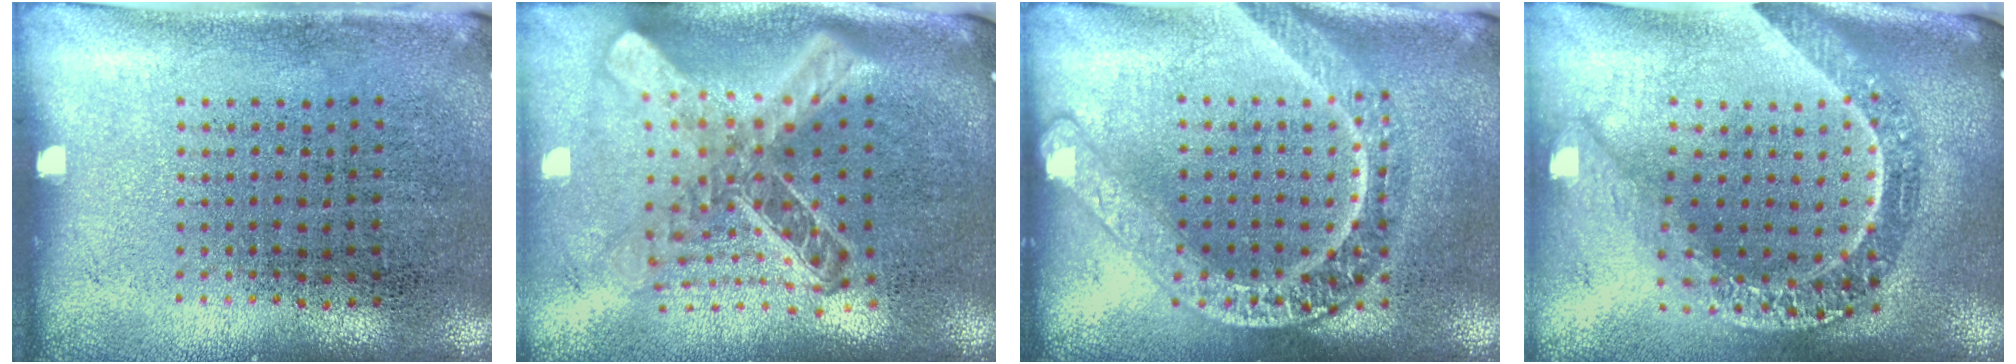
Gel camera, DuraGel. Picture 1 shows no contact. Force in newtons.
{"total": 2.6, "press": 1.9, "slide": 1.7}
{"total": 3.3, "press": 3.3, "slide": 0.4}
{"total": 2.7, "press": 2.2, "slide": 1.7}